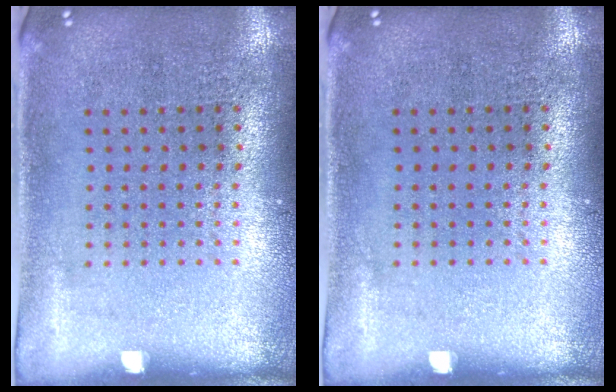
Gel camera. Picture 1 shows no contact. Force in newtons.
{"total": 0.0}